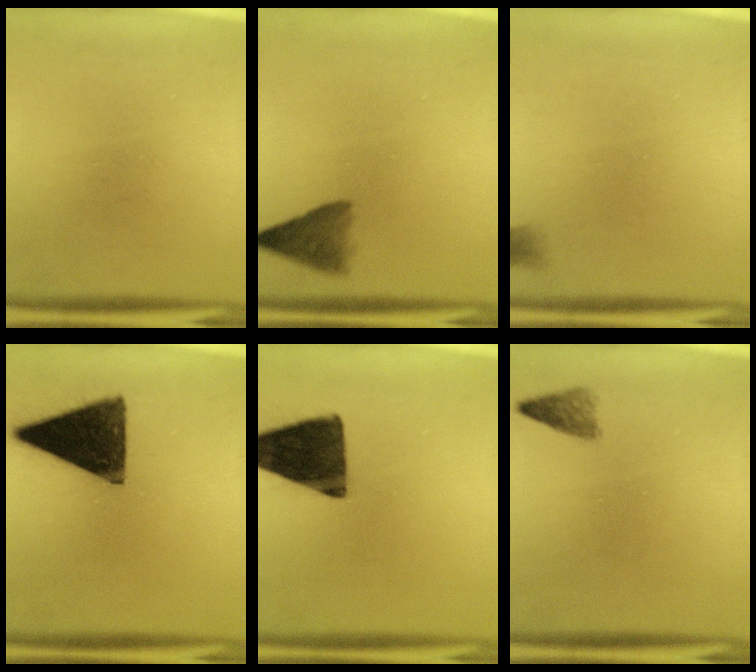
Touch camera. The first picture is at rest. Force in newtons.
{"total": 4.2}
{"total": 1.2}
{"total": 14.9}
{"total": 14.5}
{"total": 1.9}